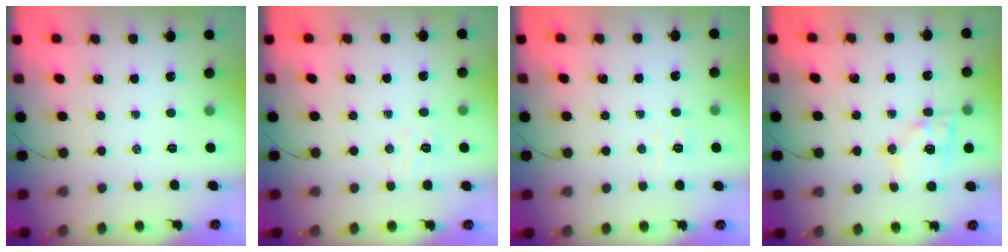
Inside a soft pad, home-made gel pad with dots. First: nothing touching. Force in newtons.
{"total": 5.0, "press": 4.8, "slide": 1.2}
{"total": 2.4, "press": 2.3, "slide": 0.8}
{"total": 12.4, "press": 12.2, "slide": 2.1}